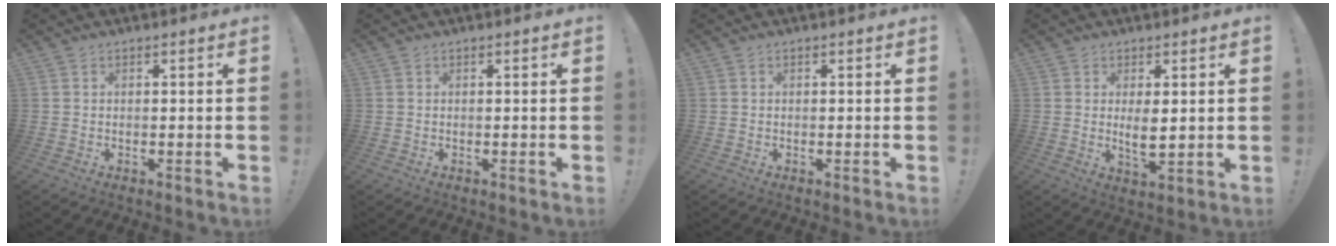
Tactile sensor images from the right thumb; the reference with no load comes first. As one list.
[{"total": 0.0}, {"total": 0.0}, {"total": 5.0, "force": [1.0, 2.1, 4.5], "torque": [-0.062, -0.016, 0.011]}]